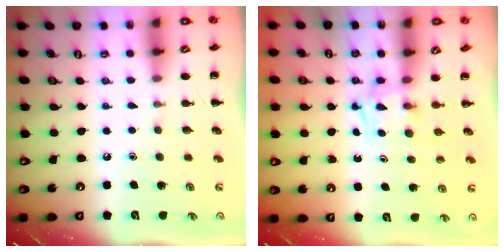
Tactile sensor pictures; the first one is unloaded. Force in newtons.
{"total": 2.5, "press": 2.3, "slide": 1.0}